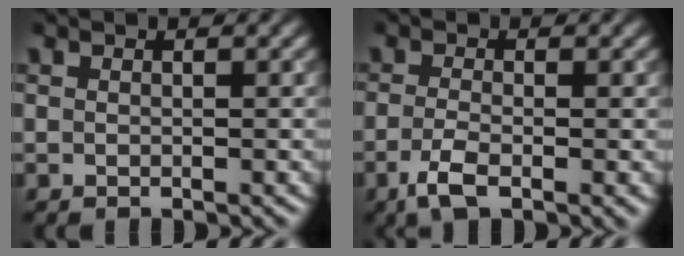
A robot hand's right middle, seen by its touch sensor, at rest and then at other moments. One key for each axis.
{"total": 3.4, "fx": -1.5, "fy": 1.1, "fz": 2.8, "tx": -0.061, "ty": -0.007, "tz": -0.032}